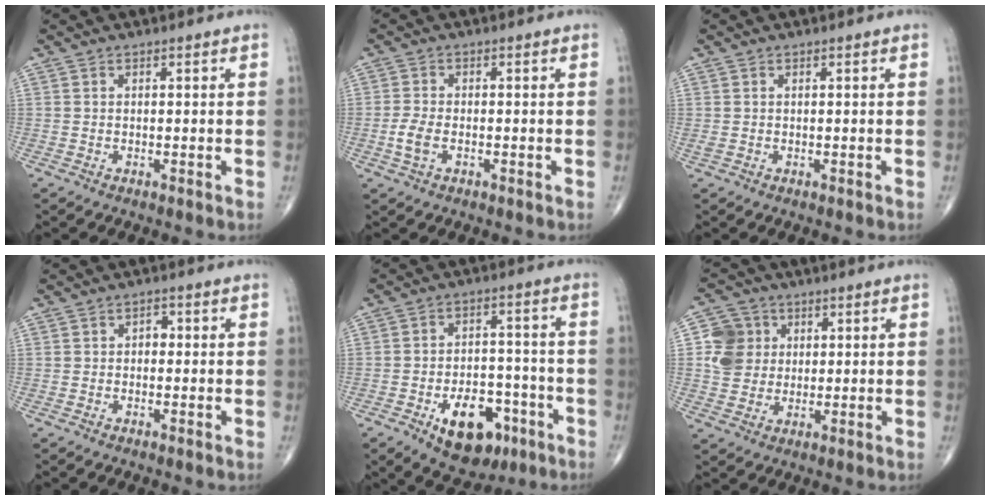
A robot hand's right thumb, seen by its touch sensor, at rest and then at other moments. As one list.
[{"total": 3.6, "force": [-1.0, 2.0, 2.8], "torque": [-0.068, 0.005, -0.020]}, {"total": 0.8, "force": [0.2, 0.5, 0.6], "torque": [-0.022, 0.009, 0.009]}, {"total": 1.7, "force": [-0.1, 1.3, 1.2], "torque": [-0.005, 0.006, -0.007]}, {"total": 13.5, "force": [-6.4, 8.0, 8.8], "torque": [-0.098, 0.037, -0.087]}, {"total": 7.6, "force": [1.4, 7.0, 2.6], "torque": [-0.022, 0.002, 0.023]}]